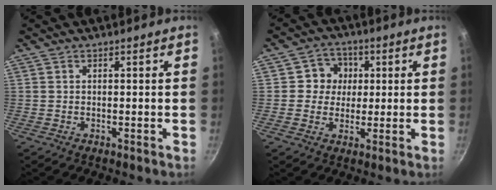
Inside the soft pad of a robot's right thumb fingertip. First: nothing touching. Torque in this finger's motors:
{"motor_torque": [-0.40, 0.26, 0.44, -0.26, -0.01]}